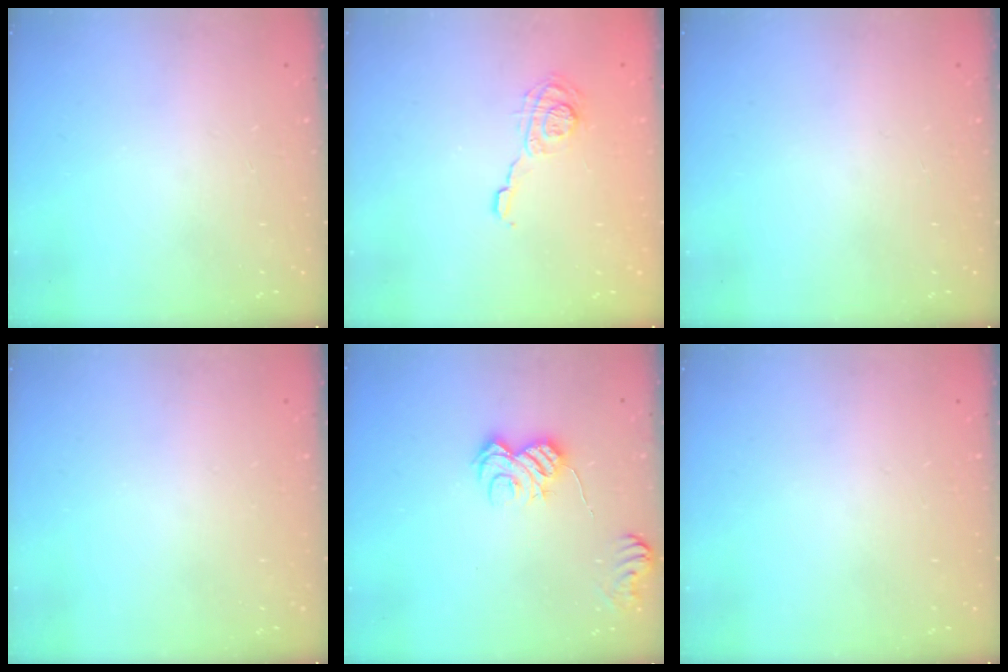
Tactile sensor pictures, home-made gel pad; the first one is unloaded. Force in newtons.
{"total": 11.5, "press": 11.5, "slide": 0.4}
{"total": 0.0}
{"total": 0.0}
{"total": 8.2, "press": 8.2, "slide": 0.8}
{"total": 0.0}